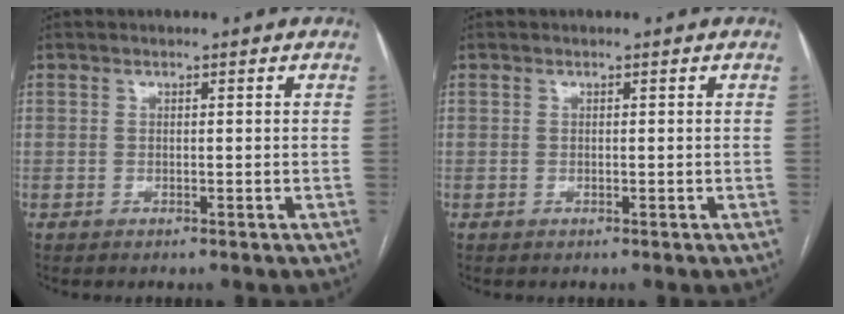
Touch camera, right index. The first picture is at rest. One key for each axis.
{"total": 0.0}